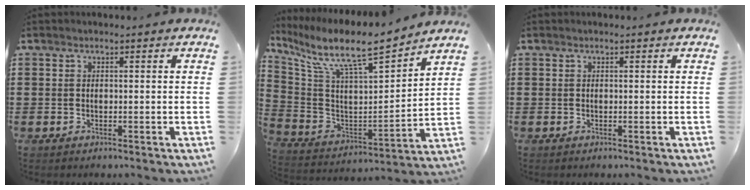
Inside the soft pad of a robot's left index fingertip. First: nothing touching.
{"total": 10.0, "force": [8.0, 1.3, 5.9], "torque": [-0.148, -0.057, 0.128]}
{"total": 0.0}